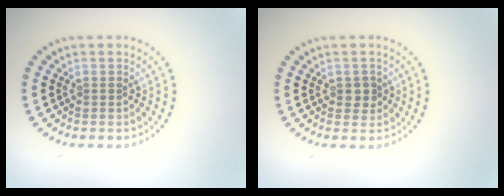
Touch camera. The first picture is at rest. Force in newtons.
{"total": 1.4, "press": 1.4, "slide": 0.3}